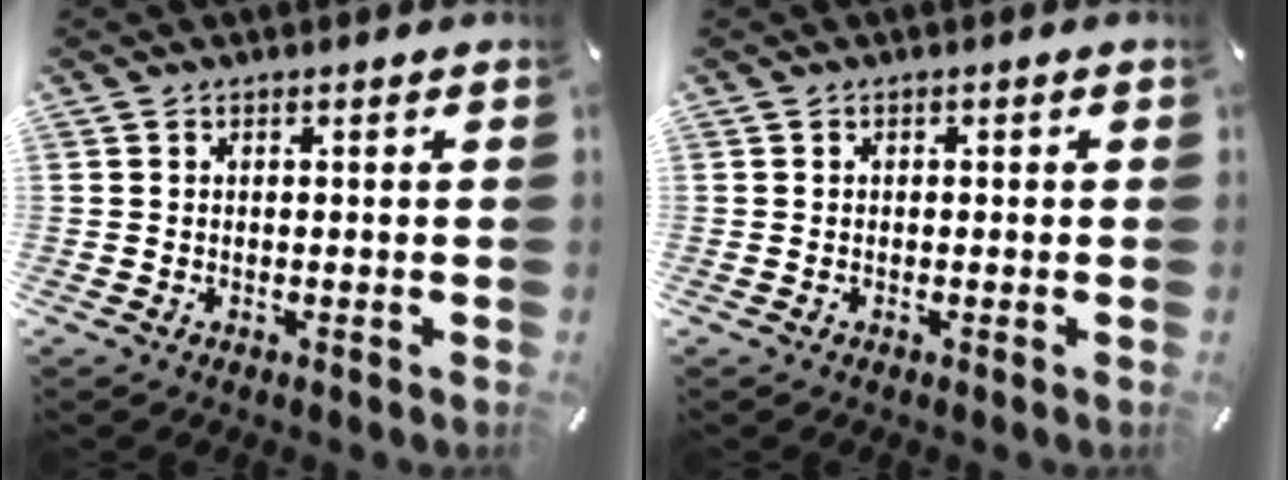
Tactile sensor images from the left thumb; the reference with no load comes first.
{"total": 0.6, "force": [-0.3, 0.5, 0.2], "torque": [-0.002, 0.003, -0.006]}